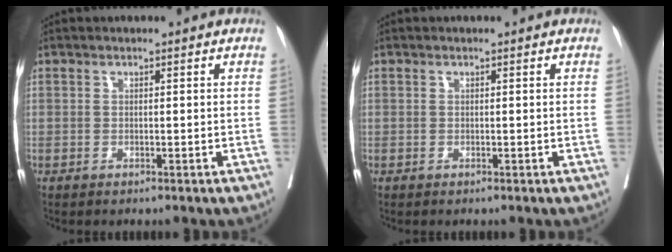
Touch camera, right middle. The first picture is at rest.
{"total": 0.0}